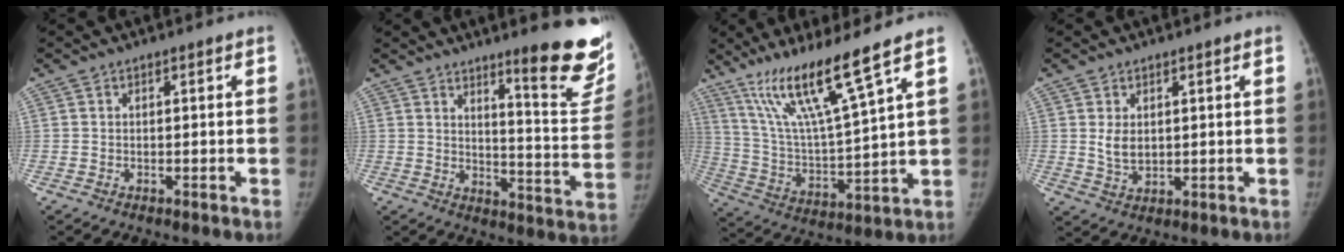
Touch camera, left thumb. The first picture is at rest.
{"total": 17.8, "force": [12.1, 3.3, 12.7], "torque": [-0.118, -0.101, 0.165]}
{"total": 15.9, "force": [10.8, 0.2, 11.6], "torque": [-0.209, -0.058, 0.210]}
{"total": 4.2, "force": [1.2, 2.8, 2.8], "torque": [-0.041, -0.015, 0.031]}